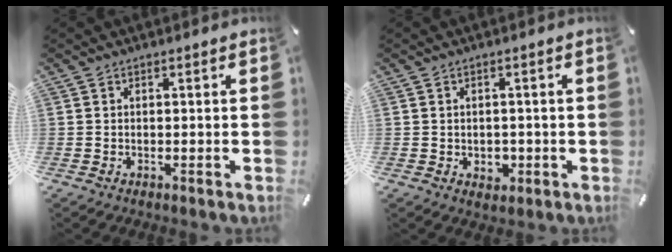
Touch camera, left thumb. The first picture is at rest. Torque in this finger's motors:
{"motor_torque": [0.31, 0.33, 0.00, 0.00, 0.00]}